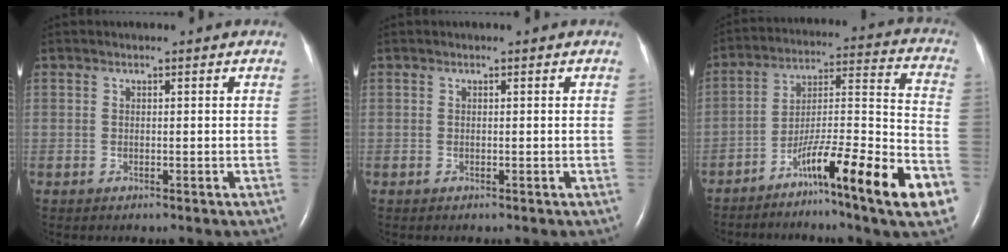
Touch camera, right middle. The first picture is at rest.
{"total": 0.0}
{"total": 18.3, "force": [-10.3, 0.1, 15.1], "torque": [-0.222, -0.007, -0.166]}